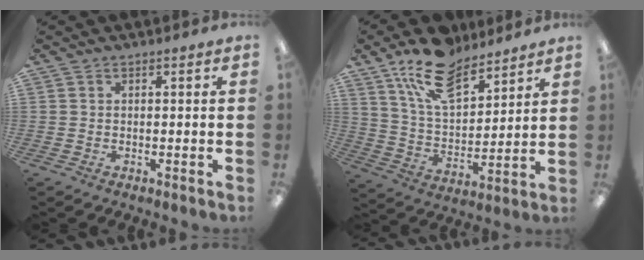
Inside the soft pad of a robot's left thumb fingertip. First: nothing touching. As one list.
[{"total": 15.9, "force": [11.6, 7.5, 8.0], "torque": [-0.150, -0.053, 0.211]}]